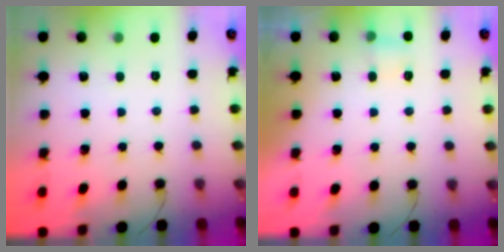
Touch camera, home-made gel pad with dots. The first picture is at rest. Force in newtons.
{"total": 5.0, "press": 3.8, "slide": 3.3}